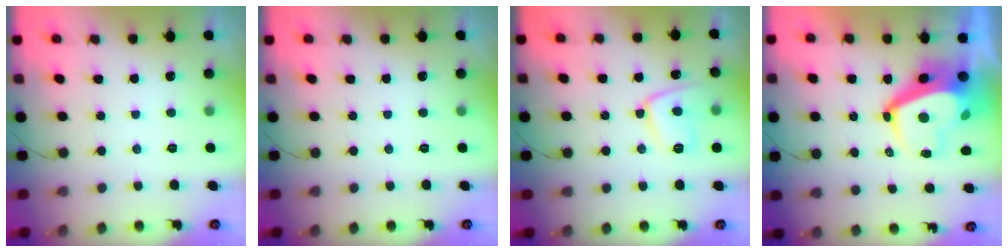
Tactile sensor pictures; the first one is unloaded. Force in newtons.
{"total": 0.0}
{"total": 11.1, "press": 11.1, "slide": 0.8}
{"total": 10.1, "press": 10.0, "slide": 1.4}